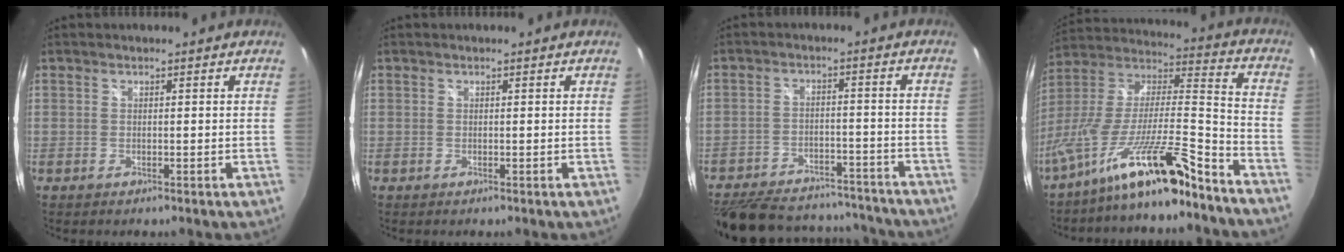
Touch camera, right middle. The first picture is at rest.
{"total": 0.0}
{"total": 24.6, "force": [-20.6, 9.3, 9.6], "torque": [-0.217, 0.004, -0.280]}
{"total": 18.4, "force": [-13.9, 0.8, 12.0], "torque": [-0.208, -0.024, -0.248]}